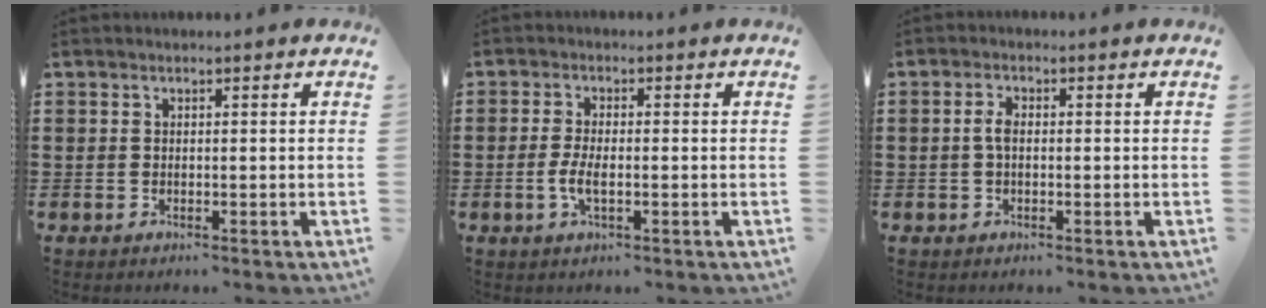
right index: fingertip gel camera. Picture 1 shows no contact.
{"total": 3.7, "force": [-0.9, 1.1, 3.4], "torque": [-0.073, -0.004, -0.019]}
{"total": 2.4, "force": [-0.1, 1.1, 2.1], "torque": [-0.049, -0.002, -0.005]}